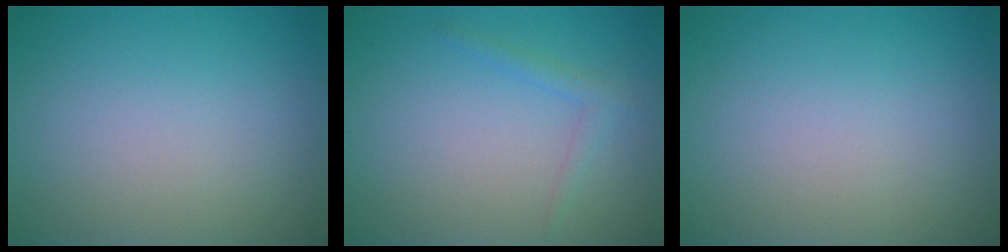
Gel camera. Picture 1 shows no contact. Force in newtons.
{"total": 1.3, "press": 1.2, "slide": 0.1}
{"total": 0.0}